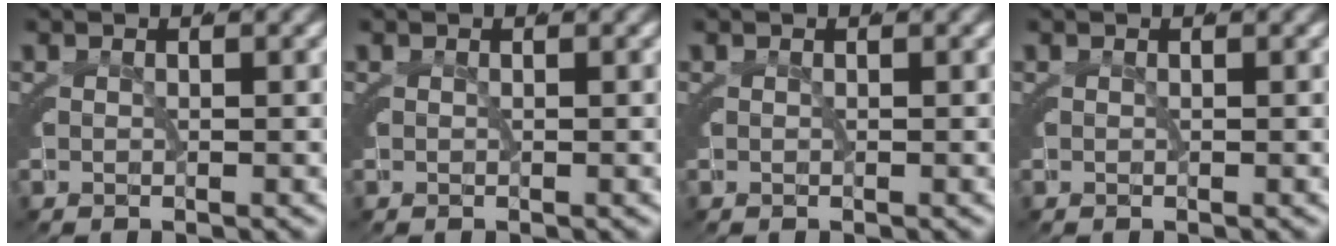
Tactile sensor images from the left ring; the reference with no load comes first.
{"total": 0.0}
{"total": 0.0}
{"total": 0.0}